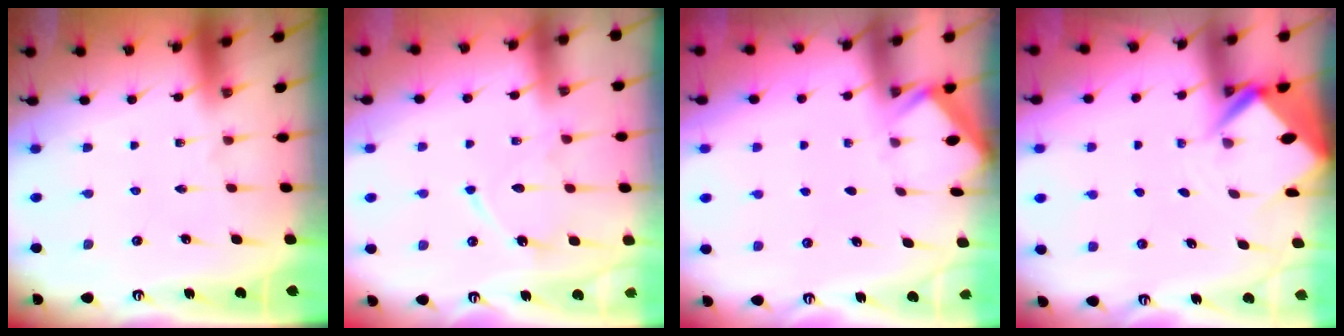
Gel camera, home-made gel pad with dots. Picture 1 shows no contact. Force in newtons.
{"total": 9.9, "press": 9.9, "slide": 0.9}
{"total": 2.4, "press": 2.3, "slide": 0.4}
{"total": 4.2, "press": 4.2, "slide": 0.3}